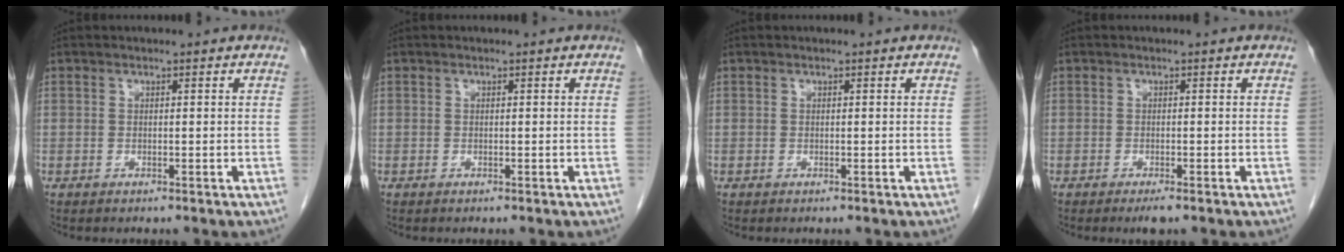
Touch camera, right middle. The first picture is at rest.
{"total": 0.0}
{"total": 0.0}
{"total": 1.7, "force": [-1.2, 0.2, 1.2], "torque": [-0.019, -0.004, -0.016]}